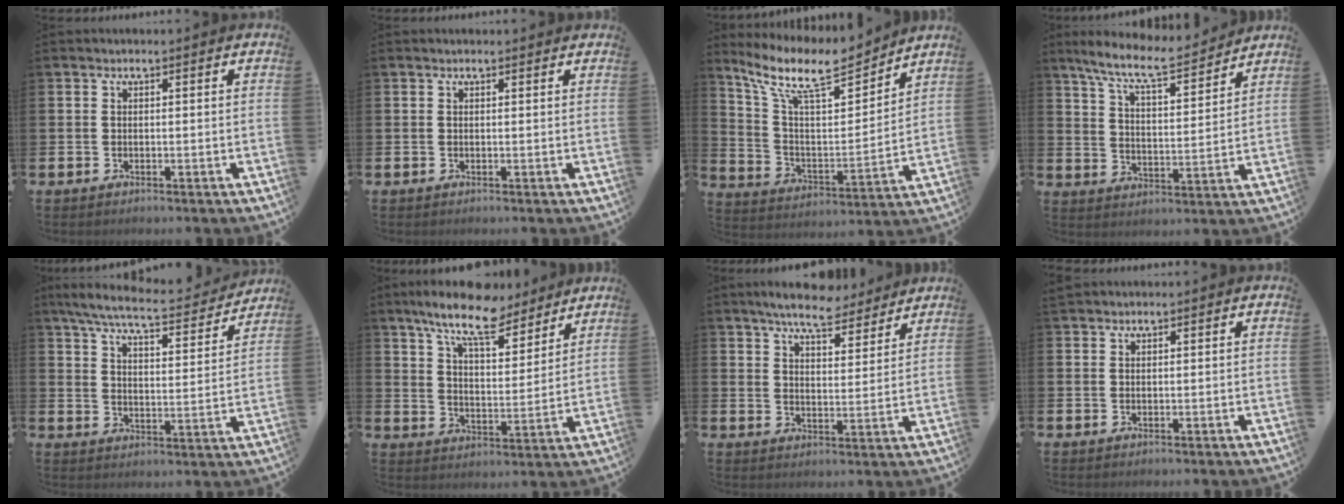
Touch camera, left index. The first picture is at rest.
{"total": 0.0}
{"total": 10.7, "force": [8.9, 2.9, 5.3], "torque": [-0.136, -0.052, 0.155]}
{"total": 8.4, "force": [7.5, 1.1, 3.5], "torque": [-0.100, -0.042, 0.132]}
{"total": 7.0, "force": [6.2, 0.8, 3.1], "torque": [-0.082, -0.043, 0.103]}
{"total": 10.9, "force": [9.3, 2.6, 5.0], "torque": [-0.112, -0.044, 0.164]}
{"total": 7.0, "force": [6.6, 1.3, 2.0], "torque": [-0.043, -0.038, 0.113]}
{"total": 1.1, "force": [1.0, 0.3, 0.0], "torque": [0.007, -0.001, 0.018]}